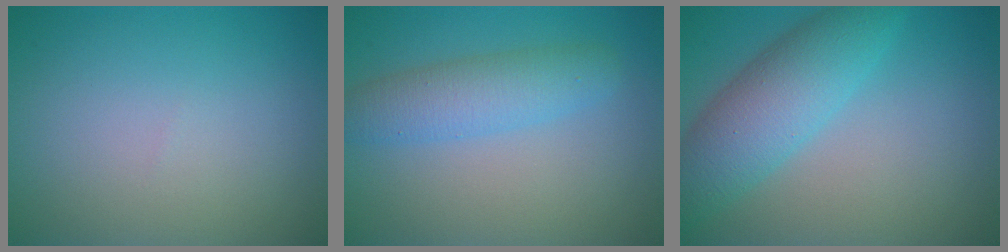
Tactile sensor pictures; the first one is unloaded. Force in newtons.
{"total": 3.7, "press": 3.7, "slide": 0.2}
{"total": 6.1, "press": 6.1, "slide": 0.2}